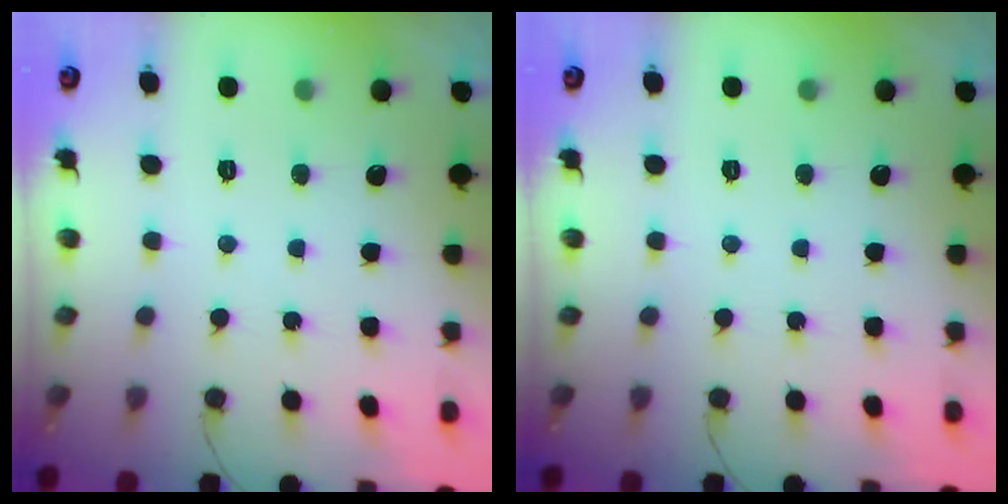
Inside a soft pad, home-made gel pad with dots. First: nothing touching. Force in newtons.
{"total": 0.0}